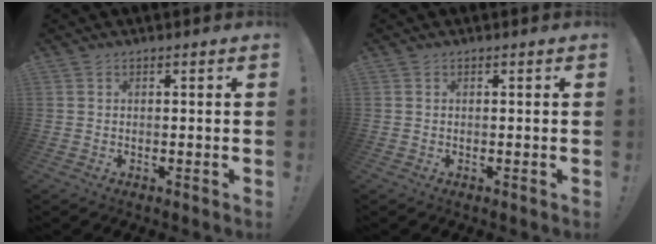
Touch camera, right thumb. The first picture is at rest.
{"total": 0.0}